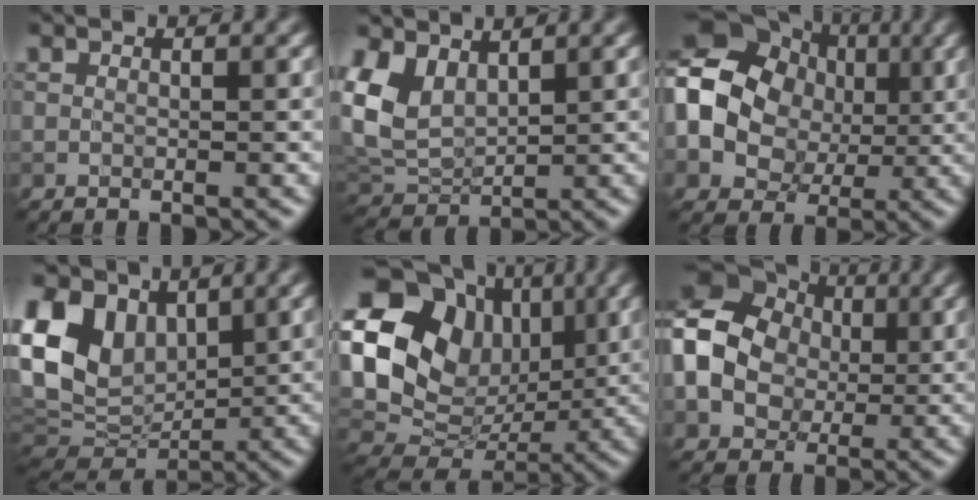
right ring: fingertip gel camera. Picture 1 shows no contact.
{"total": 4.2, "force": [2.2, 2.9, 2.1], "torque": [-0.058, 0.003, 0.060]}
{"total": 14.6, "force": [2.4, 12.9, 6.3], "torque": [-0.172, 0.047, 0.030]}
{"total": 10.6, "force": [3.7, 7.5, 6.4], "torque": [-0.155, 0.015, 0.080]}
{"total": 18.2, "force": [5.1, 15.0, 8.9], "torque": [-0.210, 0.048, 0.110]}
{"total": 12.5, "force": [0.7, 11.0, 6.1], "torque": [-0.148, 0.034, -0.014]}